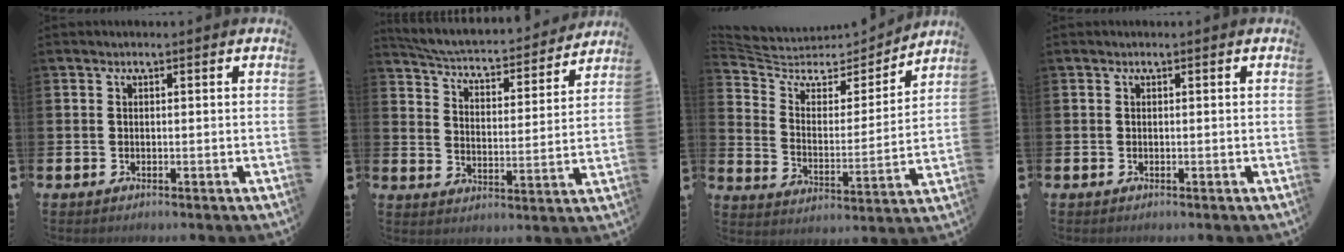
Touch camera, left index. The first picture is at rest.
{"total": 4.7, "force": [4.5, 0.6, 1.0], "torque": [-0.045, -0.042, 0.070]}
{"total": 5.9, "force": [5.0, 2.8, 1.6], "torque": [-0.064, -0.042, 0.080]}
{"total": 0.0}